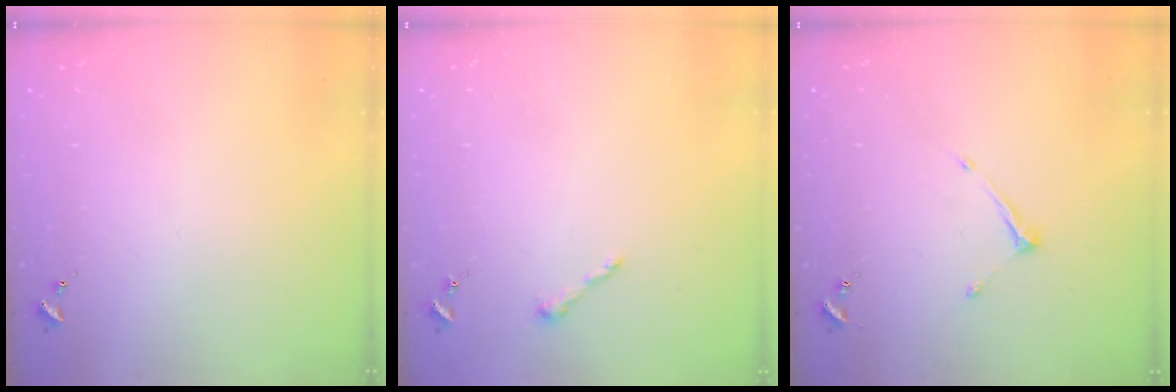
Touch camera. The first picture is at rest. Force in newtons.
{"total": 3.6, "press": 3.6, "slide": 0.4}
{"total": 6.6, "press": 6.6, "slide": 0.3}